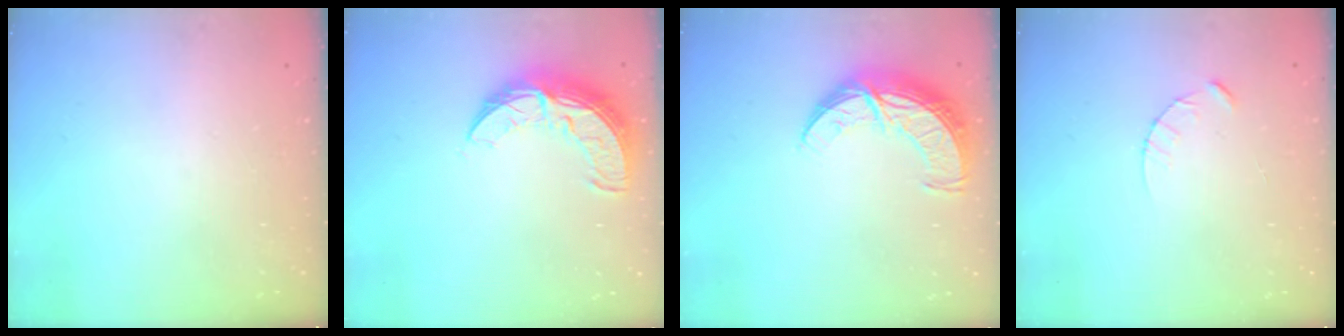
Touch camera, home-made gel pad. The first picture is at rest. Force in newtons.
{"total": 12.2, "press": 12.2, "slide": 1.1}
{"total": 10.6, "press": 10.6, "slide": 0.9}
{"total": 3.1, "press": 3.1, "slide": 0.3}